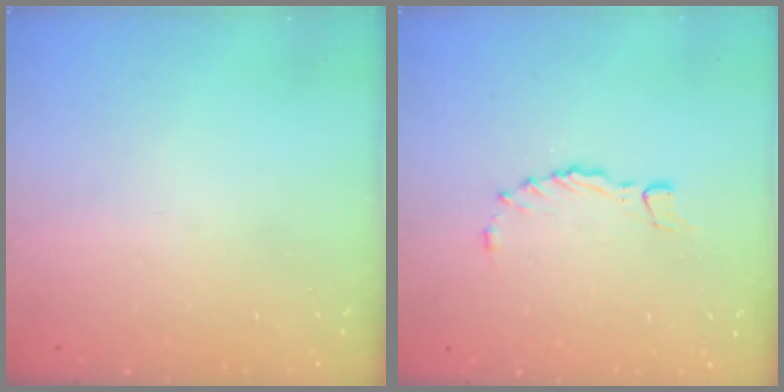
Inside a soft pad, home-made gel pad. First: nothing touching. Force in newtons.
{"total": 1.8, "press": 1.7, "slide": 0.3}